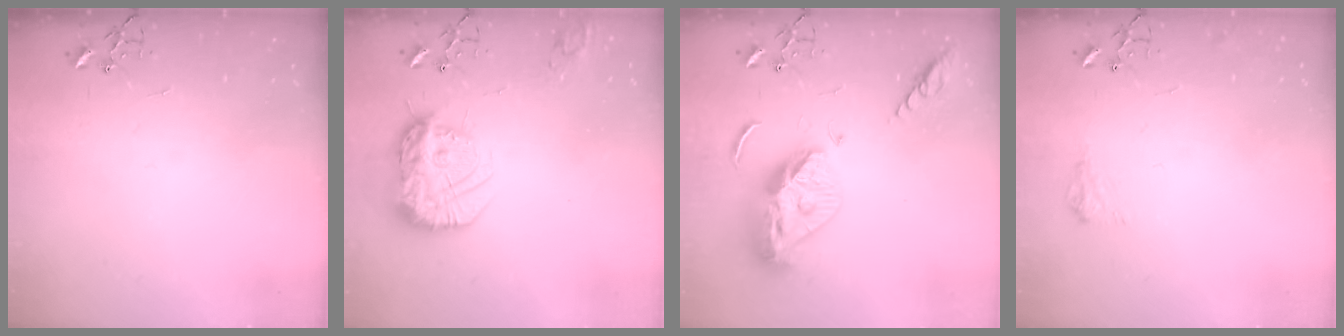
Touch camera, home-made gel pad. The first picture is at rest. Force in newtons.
{"total": 19.1, "press": 19.1, "slide": 1.1}
{"total": 15.9, "press": 15.8, "slide": 1.5}
{"total": 7.3, "press": 7.3, "slide": 1.0}